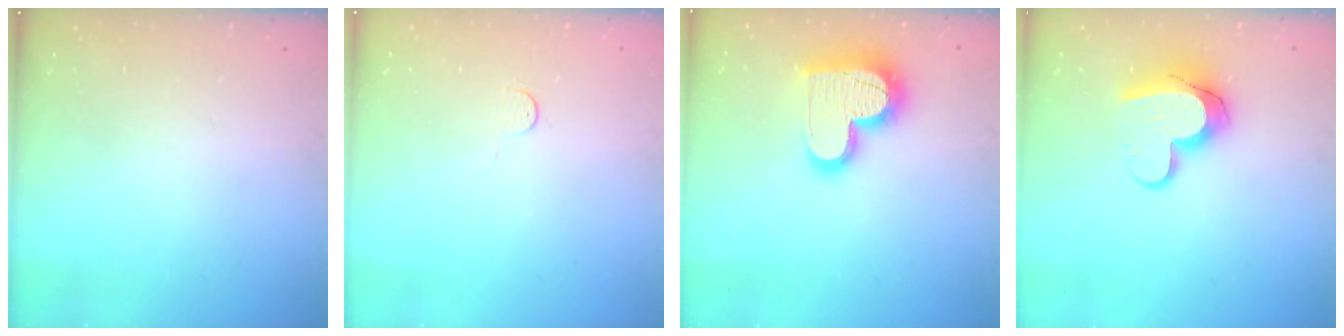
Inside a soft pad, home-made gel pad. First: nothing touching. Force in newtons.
{"total": 3.2, "press": 3.2, "slide": 0.4}
{"total": 18.6, "press": 18.6, "slide": 1.3}
{"total": 12.2, "press": 12.2, "slide": 0.9}